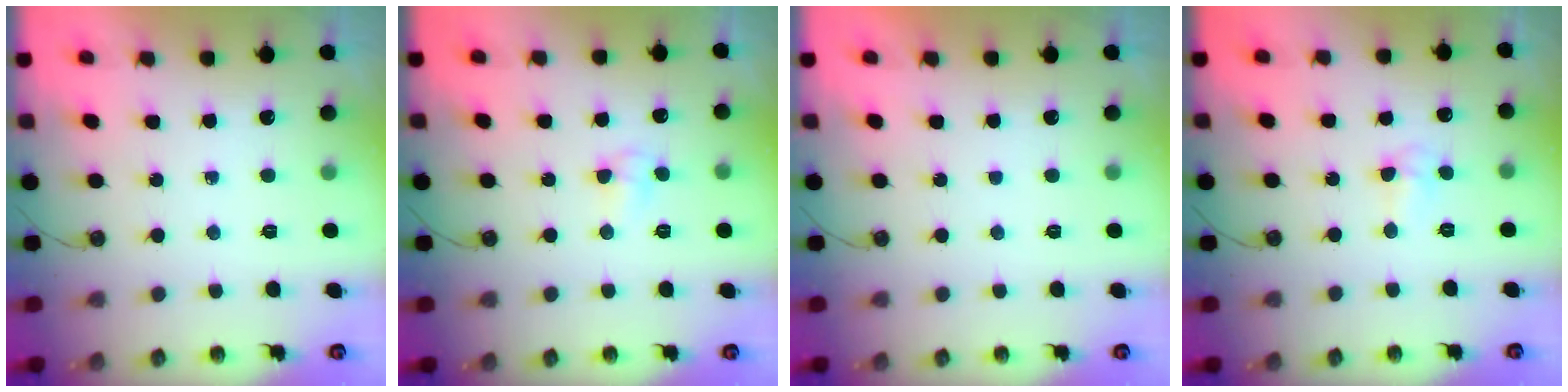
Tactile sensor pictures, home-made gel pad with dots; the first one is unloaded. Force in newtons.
{"total": 3.9, "press": 3.8, "slide": 0.7}
{"total": 0.0}
{"total": 4.2, "press": 4.1, "slide": 0.7}